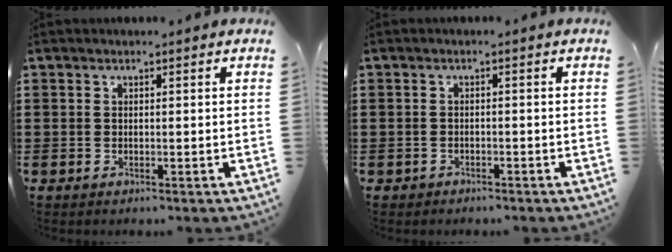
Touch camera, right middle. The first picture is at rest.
{"total": 1.0, "force": [-1.0, 0.3, 0.0], "torque": [-0.002, 0.001, -0.022]}